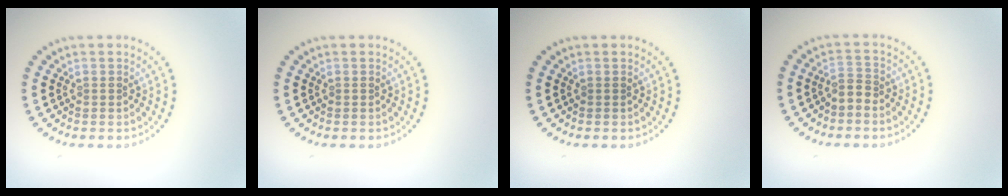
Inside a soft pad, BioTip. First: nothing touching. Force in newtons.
{"total": 0.0}
{"total": 0.0}
{"total": 1.7, "press": 1.2, "slide": 1.2}